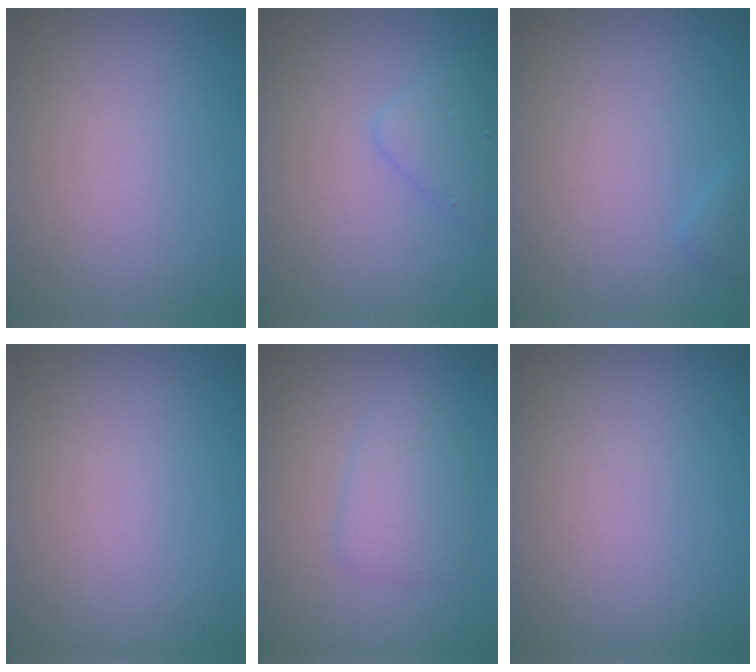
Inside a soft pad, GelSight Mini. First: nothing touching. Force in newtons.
{"total": 2.0, "press": 2.0, "slide": 0.1}
{"total": 0.7, "press": 0.7, "slide": 0.1}
{"total": 0.0}
{"total": 2.5, "press": 2.5, "slide": 0.1}
{"total": 0.0}